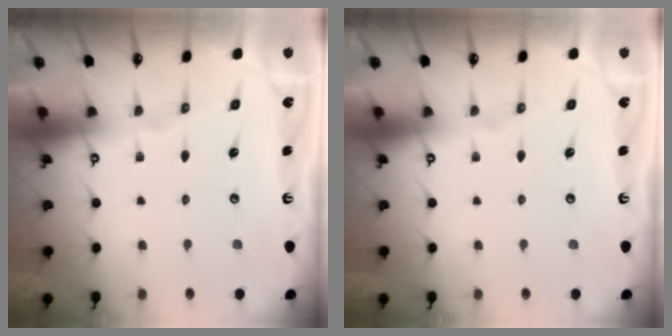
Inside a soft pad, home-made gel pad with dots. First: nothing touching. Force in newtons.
{"total": 0.0}